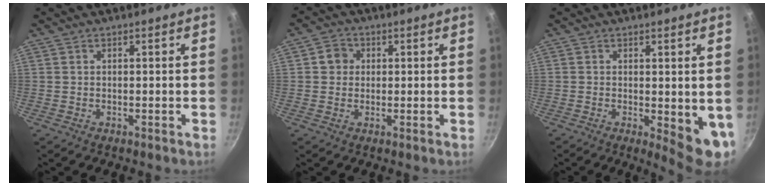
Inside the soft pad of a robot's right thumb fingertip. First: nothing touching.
{"total": 3.7, "force": [0.6, 3.5, 1.2], "torque": [0.005, 0.004, 0.002]}
{"total": 7.3, "force": [-0.3, 2.7, 6.7], "torque": [-0.077, -0.015, 0.001]}